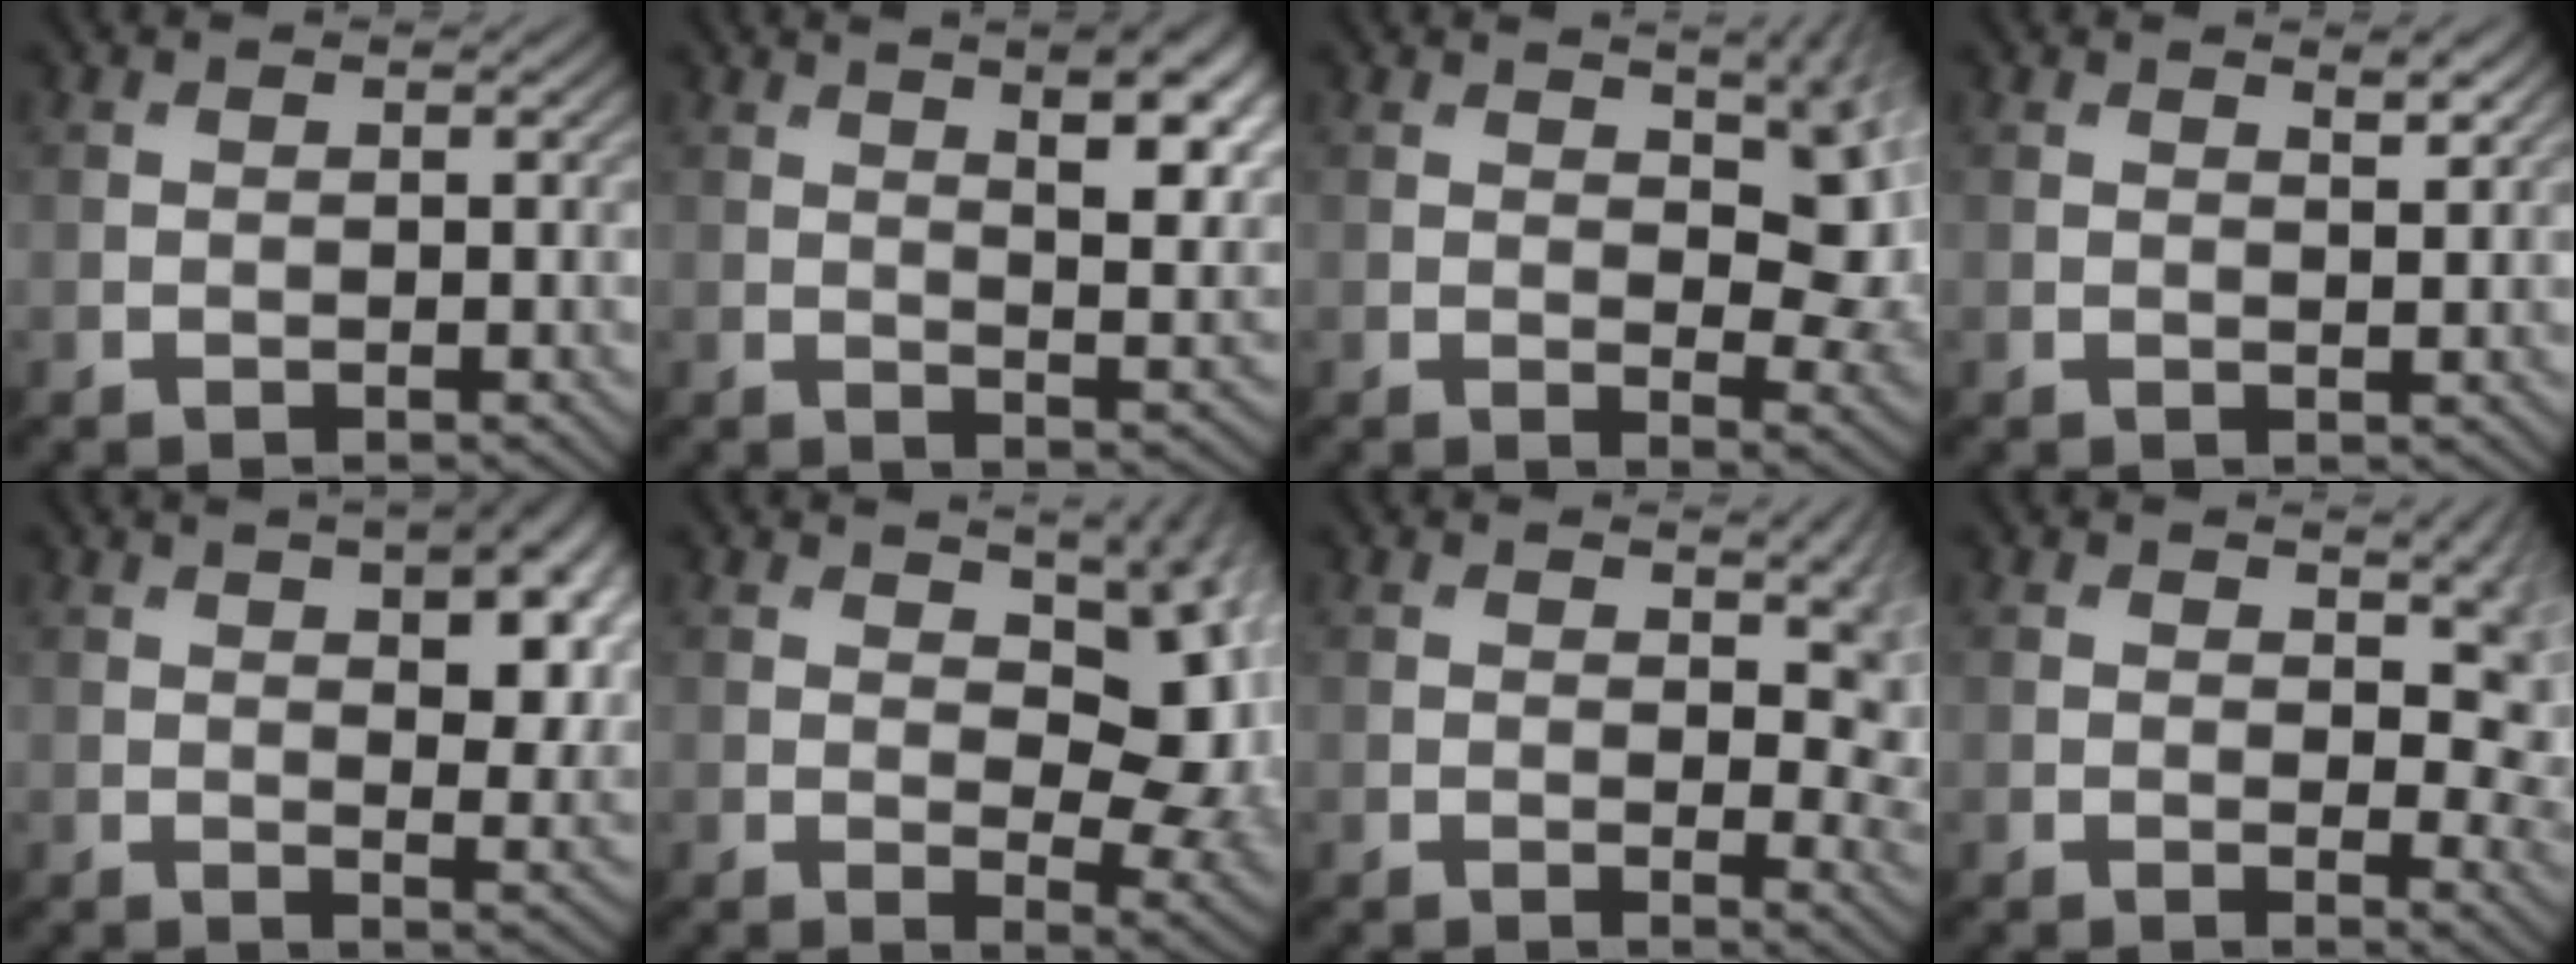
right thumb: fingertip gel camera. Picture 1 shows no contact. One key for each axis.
{"total": 11.1, "fx": 4.9, "fy": 4.3, "fz": 9.0, "tx": -0.118, "ty": 0.020, "tz": 0.061}
{"total": 9.1, "fx": 2.6, "fy": 4.4, "fz": 7.5, "tx": -0.092, "ty": -0.011, "tz": 0.053}
{"total": 1.5, "fx": 1.1, "fy": 0.2, "fz": 0.9, "tx": -0.016, "ty": -0.002, "tz": 0.019}
{"total": 10.4, "fx": 3.4, "fy": 4.6, "fz": 8.6, "tx": -0.117, "ty": 0.010, "tz": 0.047}
{"total": 10.8, "fx": 3.2, "fy": 5.6, "fz": 8.7, "tx": -0.120, "ty": -0.009, "tz": 0.059}
{"total": 6.7, "fx": 1.3, "fy": 3.2, "fz": 5.7, "tx": -0.068, "ty": -0.010, "tz": 0.024}
{"total": 6.1, "fx": 1.4, "fy": 3.2, "fz": 5.0, "tx": -0.058, "ty": -0.007, "tz": 0.023}